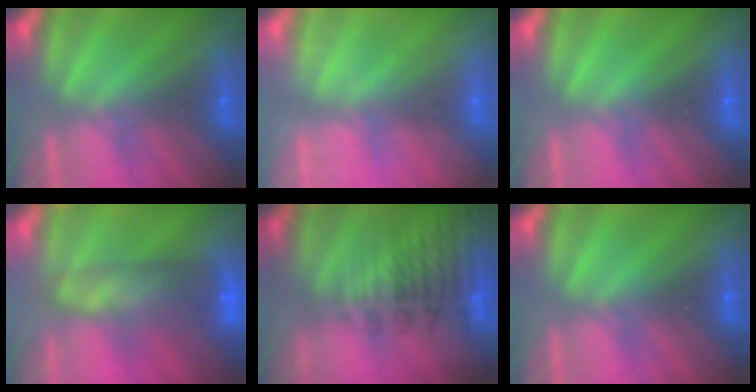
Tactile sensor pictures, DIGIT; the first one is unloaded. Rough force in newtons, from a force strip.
{"total": 2.2}
{"total": 0.0}
{"total": 7.0}
{"total": 8.6}
{"total": 0.0}